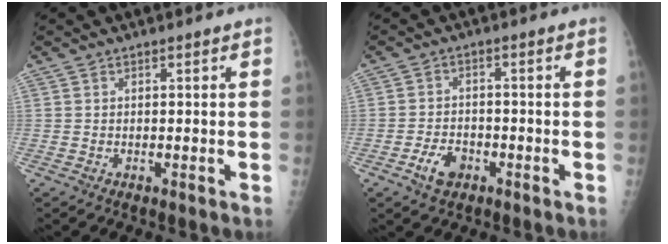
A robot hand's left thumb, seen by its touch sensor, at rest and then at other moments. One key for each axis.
{"total": 4.6, "fx": -2.3, "fy": 3.0, "fz": 2.6, "tx": -0.039, "ty": 0.013, "tz": -0.039}